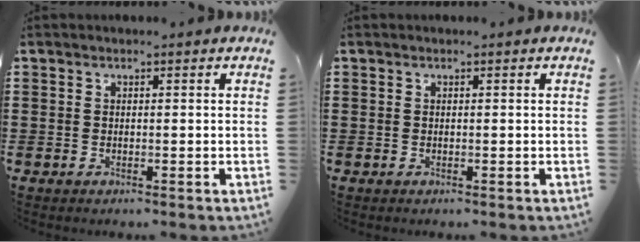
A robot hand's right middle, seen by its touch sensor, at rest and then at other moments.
{"total": 0.0}